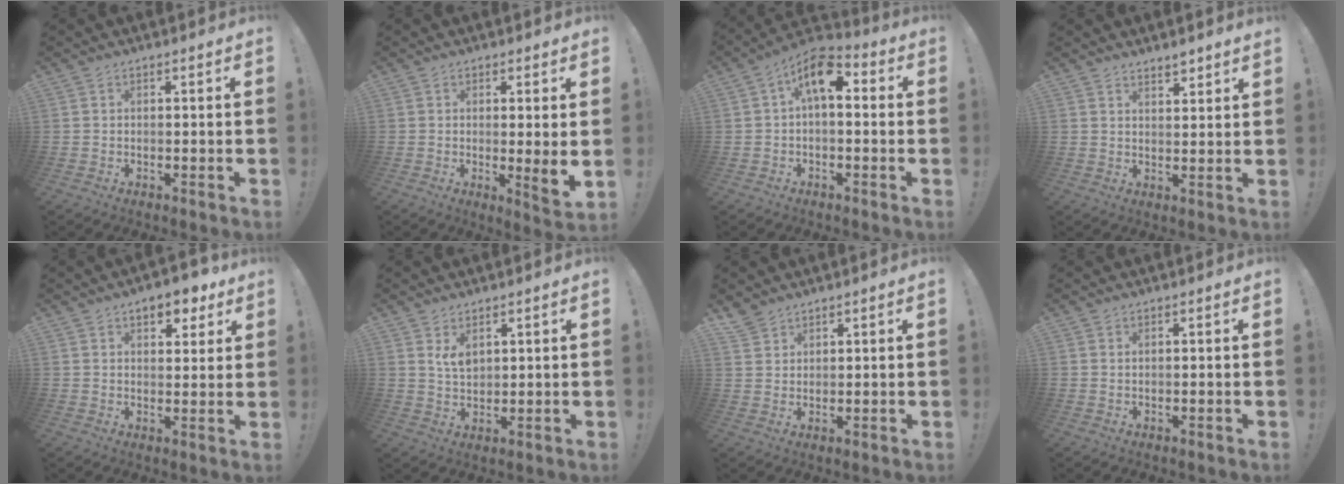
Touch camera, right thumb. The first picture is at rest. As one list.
[{"total": 5.3, "force": [0.4, -0.4, 5.2], "torque": [-0.064, -0.021, 0.008]}, {"total": 9.7, "force": [2.4, 4.8, 8.1], "torque": [-0.123, -0.001, 0.046]}, {"total": 3.3, "force": [3.1, 0.6, 1.2], "torque": [-0.007, -0.024, 0.052]}, {"total": 8.0, "force": [5.0, 4.3, 4.5], "torque": [-0.046, -0.023, 0.086]}, {"total": 4.3, "force": [2.6, 2.4, 2.5], "torque": [-0.036, -0.017, 0.045]}, {"total": 3.9, "force": [3.5, 1.7, 0.7], "torque": [-0.008, -0.023, 0.067]}, {"total": 0.6, "force": [0.5, -0.1, 0.4], "torque": [-0.001, -0.003, 0.008]}]